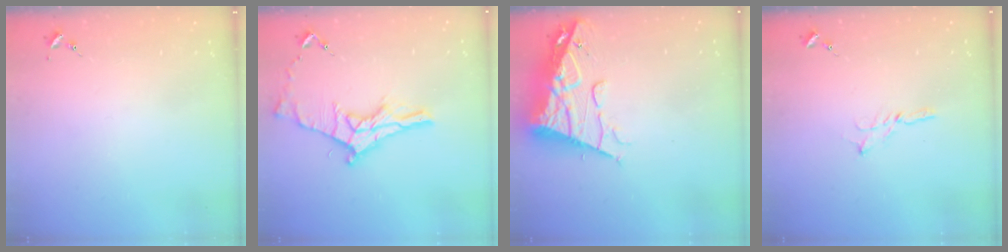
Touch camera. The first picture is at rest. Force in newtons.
{"total": 13.4, "press": 13.4, "slide": 0.6}
{"total": 15.2, "press": 15.1, "slide": 1.8}
{"total": 3.6, "press": 3.6, "slide": 0.1}